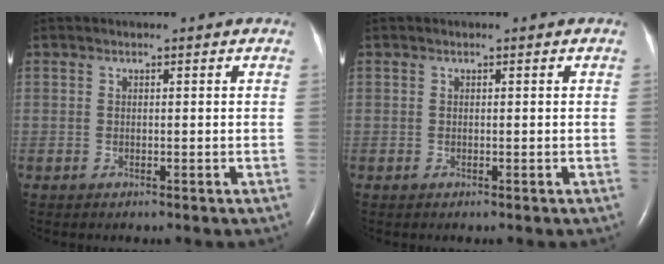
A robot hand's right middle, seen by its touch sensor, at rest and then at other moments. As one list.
[{"total": 0.0}]